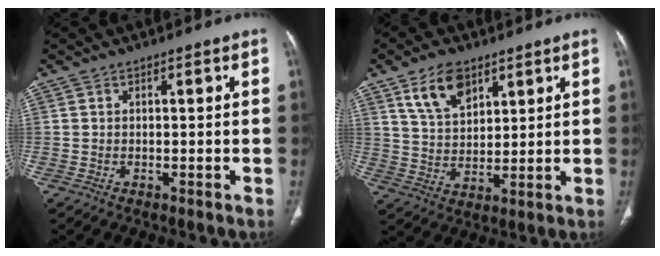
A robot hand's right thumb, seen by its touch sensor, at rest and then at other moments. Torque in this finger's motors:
{"motor_torque": [-0.28, 0.38, 0.50, 0.59, 0.05]}